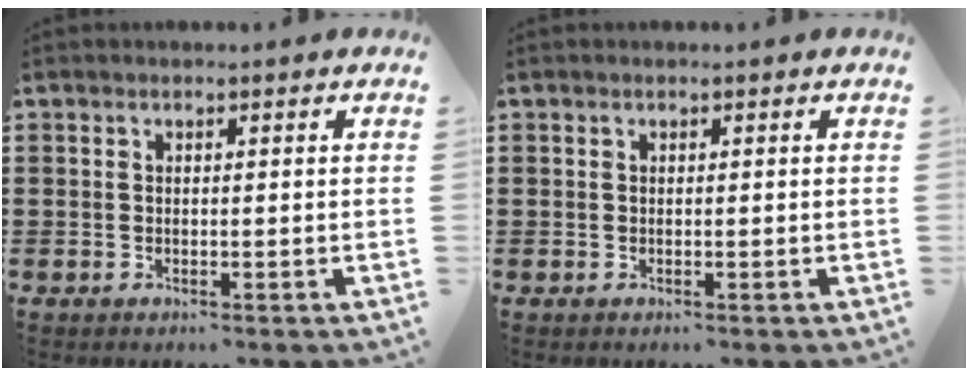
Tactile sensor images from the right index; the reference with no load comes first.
{"total": 0.0}